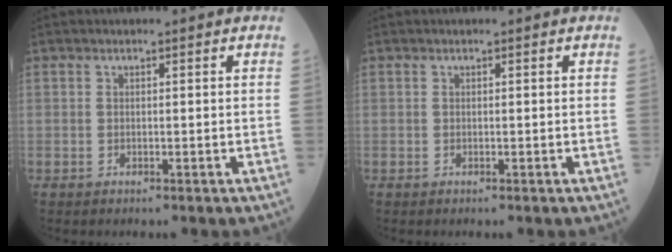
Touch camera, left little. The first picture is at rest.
{"total": 0.0}